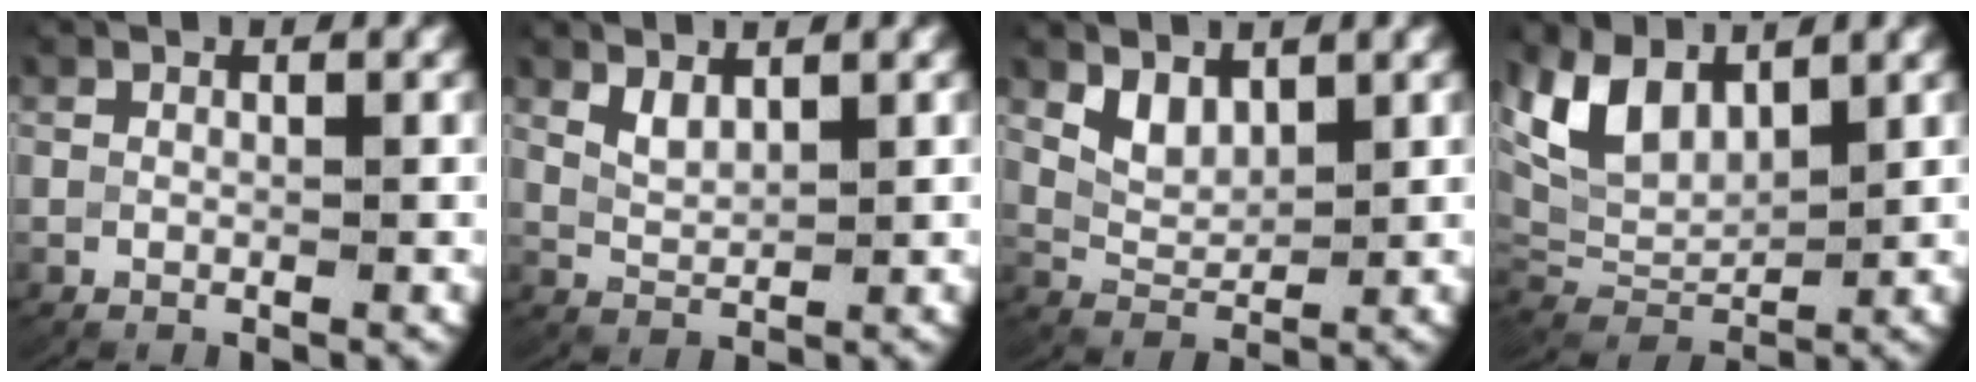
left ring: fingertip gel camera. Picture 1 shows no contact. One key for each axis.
{"total": 1.7, "fx": 1.2, "fy": 0.7, "fz": 1.0, "tx": -0.028, "ty": -0.009, "tz": 0.031}
{"total": 2.7, "fx": 1.6, "fy": 1.7, "fz": 1.4, "tx": -0.043, "ty": -0.014, "tz": 0.037}
{"total": 8.7, "fx": 3.0, "fy": 6.1, "fz": 5.5, "tx": -0.135, "ty": -0.010, "tz": 0.060}